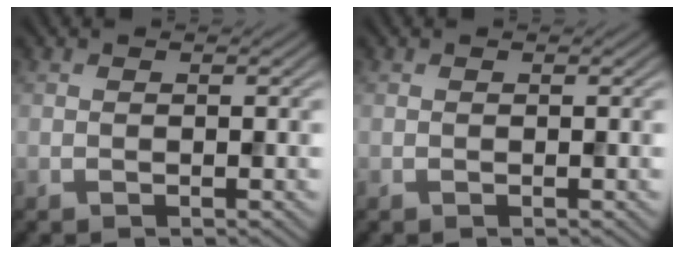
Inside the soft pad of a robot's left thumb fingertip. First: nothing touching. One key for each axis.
{"total": 0.0}